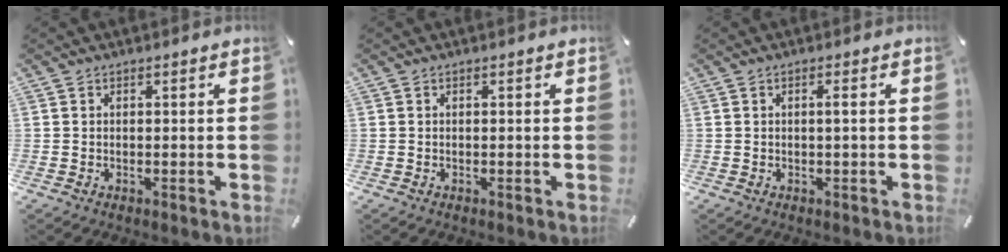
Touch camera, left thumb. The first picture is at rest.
{"total": 0.0}
{"total": 1.6, "force": [0.1, -0.1, 1.6], "torque": [-0.030, -0.003, -0.001]}